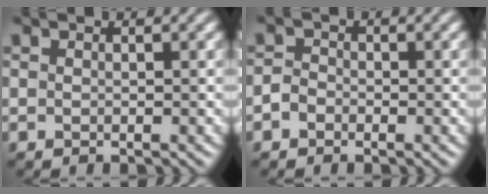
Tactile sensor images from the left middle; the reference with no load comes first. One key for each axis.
{"total": 1.4, "fx": -0.9, "fy": 1.0, "fz": 0.4, "tx": 0.002, "ty": 0.002, "tz": -0.025}